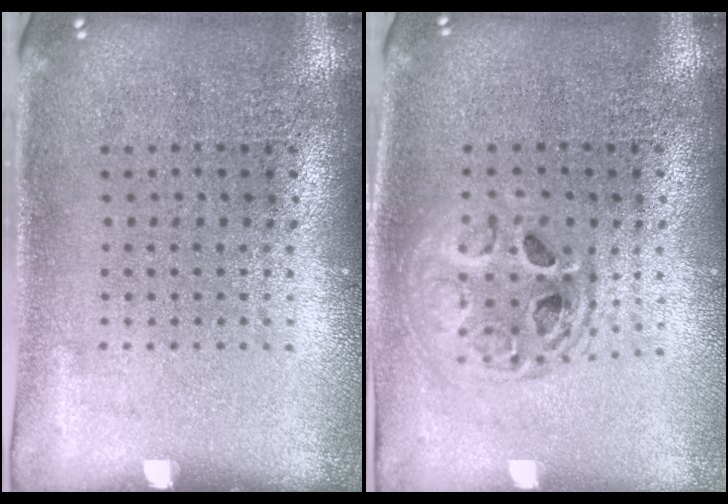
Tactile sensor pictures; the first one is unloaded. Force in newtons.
{"total": 1.4, "press": 1.2, "slide": 0.7}